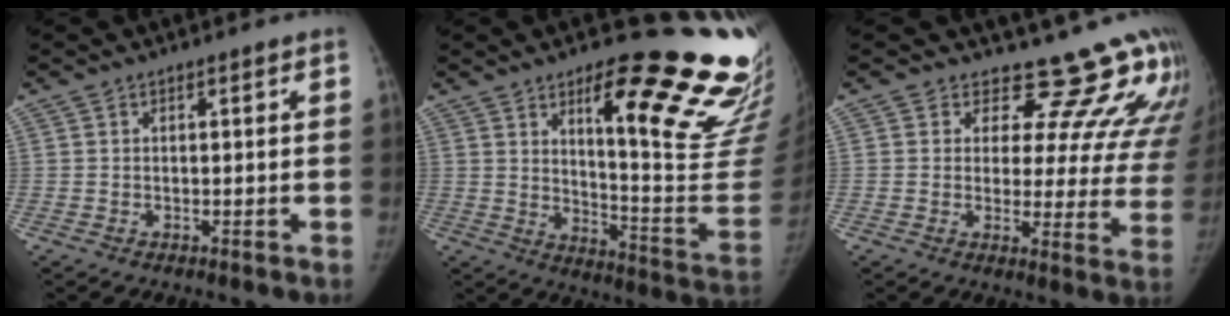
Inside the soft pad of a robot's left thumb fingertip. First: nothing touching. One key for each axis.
{"total": 26.9, "fx": 14.6, "fy": 6.5, "fz": 21.7, "tx": -0.204, "ty": -0.083, "tz": 0.211}
{"total": 16.8, "fx": 15.2, "fy": 5.8, "fz": 4.2, "tx": 0.003, "ty": -0.124, "tz": 0.165}